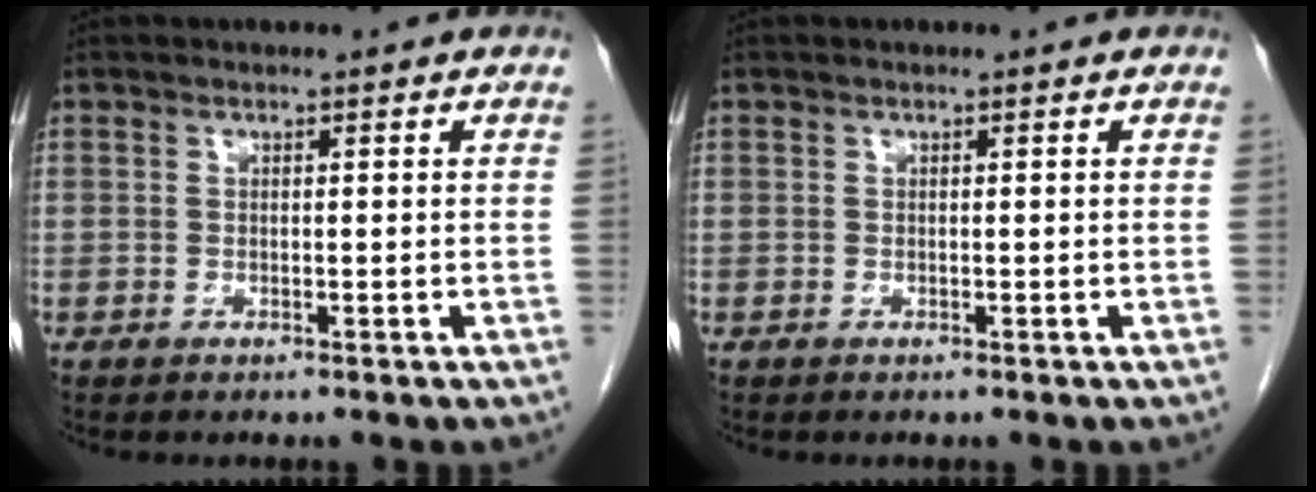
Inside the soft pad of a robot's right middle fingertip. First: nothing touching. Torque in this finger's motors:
{"motor_torque": [0.98, -0.86, 0.06, 0.01]}